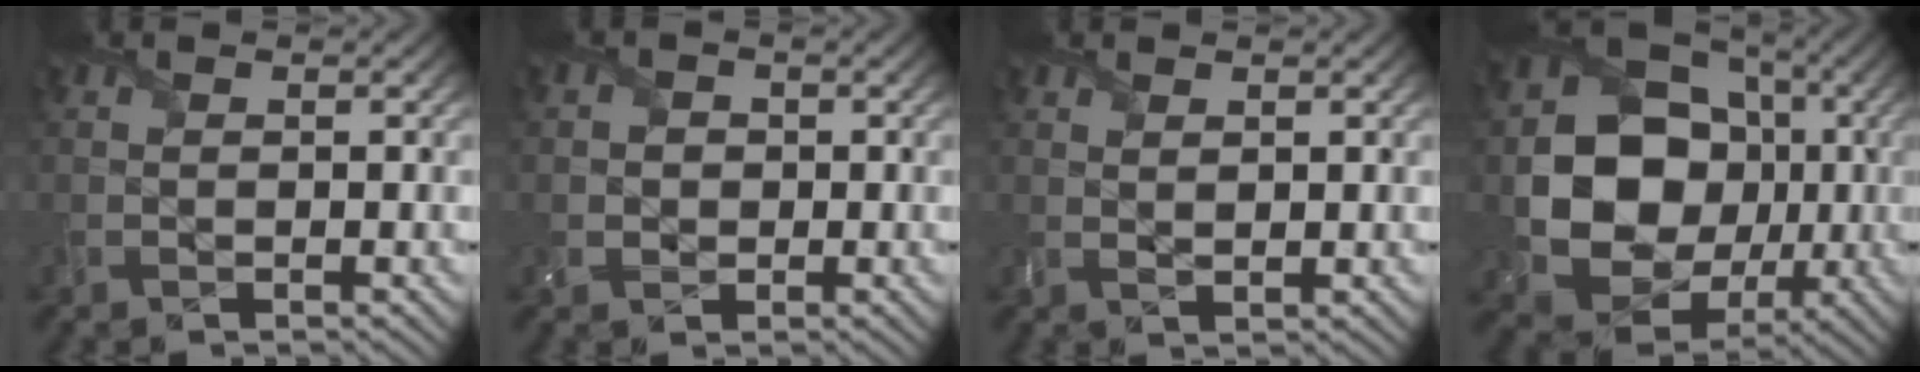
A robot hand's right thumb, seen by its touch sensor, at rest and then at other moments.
{"total": 2.3, "force": [0.0, 2.2, 0.7], "torque": [-0.017, 0.000, -0.005]}
{"total": 1.2, "force": [0.9, 0.5, 0.7], "torque": [-0.017, -0.003, 0.021]}
{"total": 16.0, "force": [-0.6, 13.7, 8.3], "torque": [-0.164, -0.039, -0.009]}